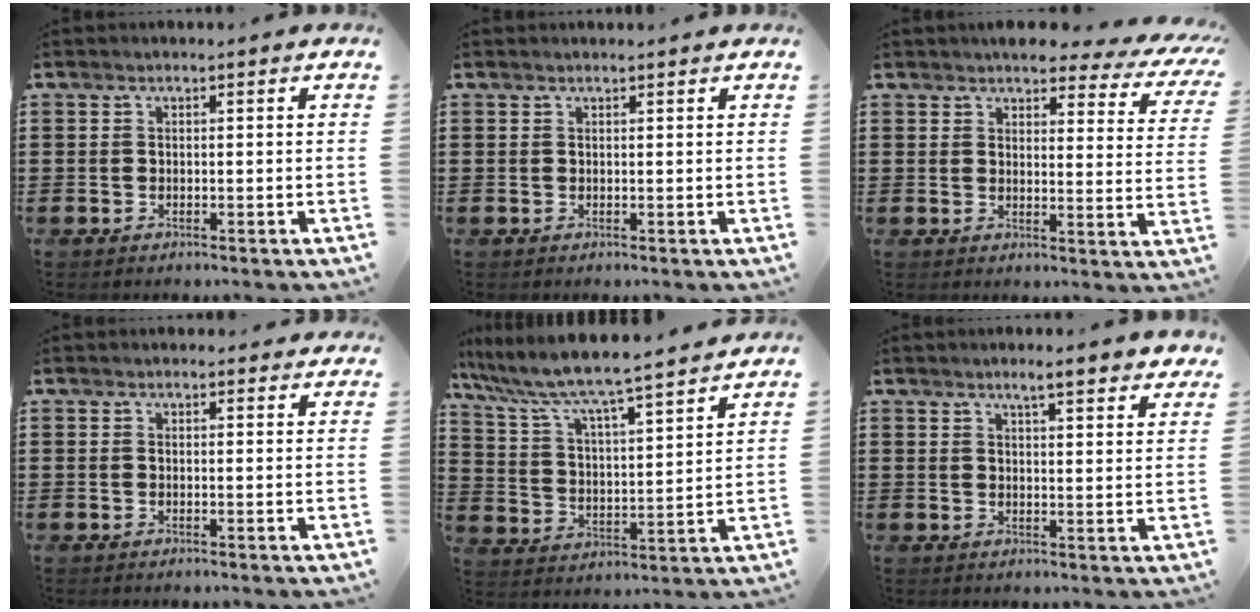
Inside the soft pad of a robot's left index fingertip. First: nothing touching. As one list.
[{"total": 0.5, "force": [0.5, 0.0, 0.2], "torque": [-0.005, -0.001, 0.011]}, {"total": 4.8, "force": [4.2, 1.1, 2.0], "torque": [-0.042, -0.021, 0.069]}, {"total": 1.1, "force": [1.0, 0.4, 0.2], "torque": [-0.006, 0.004, 0.019]}, {"total": 6.7, "force": [6.2, -0.2, 2.5], "torque": [-0.080, -0.051, 0.099]}, {"total": 4.4, "force": [3.7, 0.2, 2.3], "torque": [-0.047, -0.006, 0.063]}]